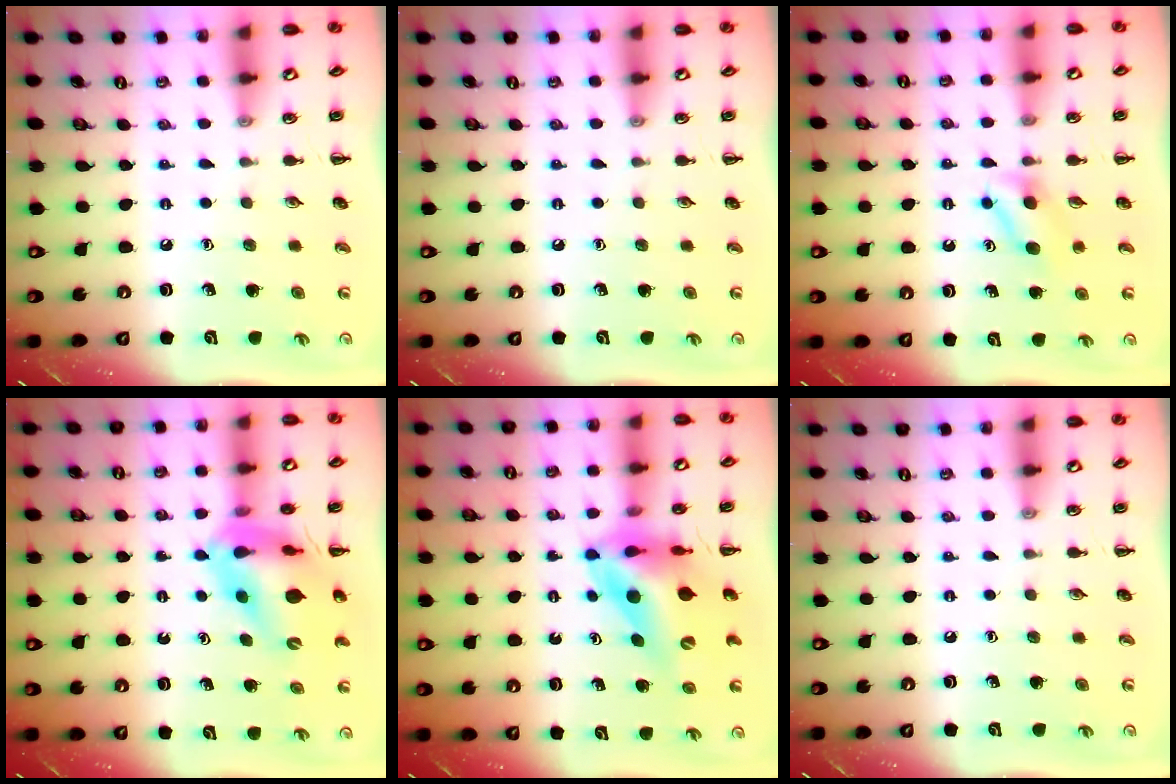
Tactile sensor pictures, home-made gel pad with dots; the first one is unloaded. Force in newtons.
{"total": 0.0}
{"total": 4.8, "press": 4.6, "slide": 1.4}
{"total": 13.3, "press": 12.6, "slide": 4.0}
{"total": 12.2, "press": 11.6, "slide": 3.6}
{"total": 0.0}